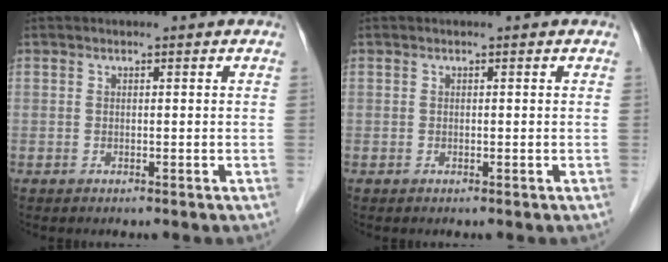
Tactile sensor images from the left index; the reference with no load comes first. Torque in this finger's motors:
{"motor_torque": [-0.19, -0.02, -0.01, -0.01]}